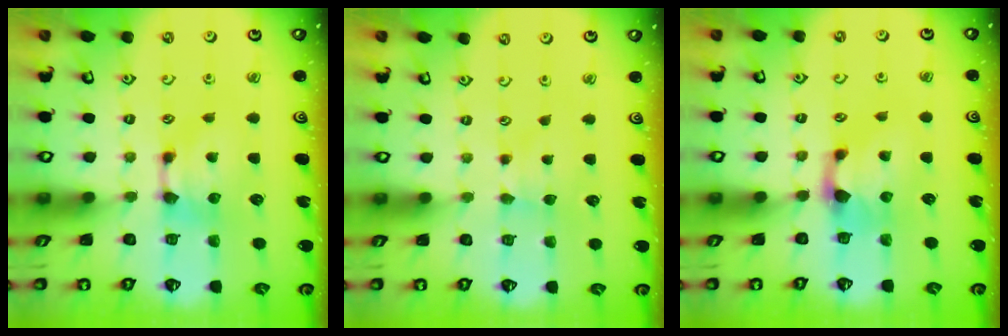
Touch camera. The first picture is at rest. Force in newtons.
{"total": 1.7, "press": 1.6, "slide": 0.5}
{"total": 1.1, "press": 0.1, "slide": 1.1}